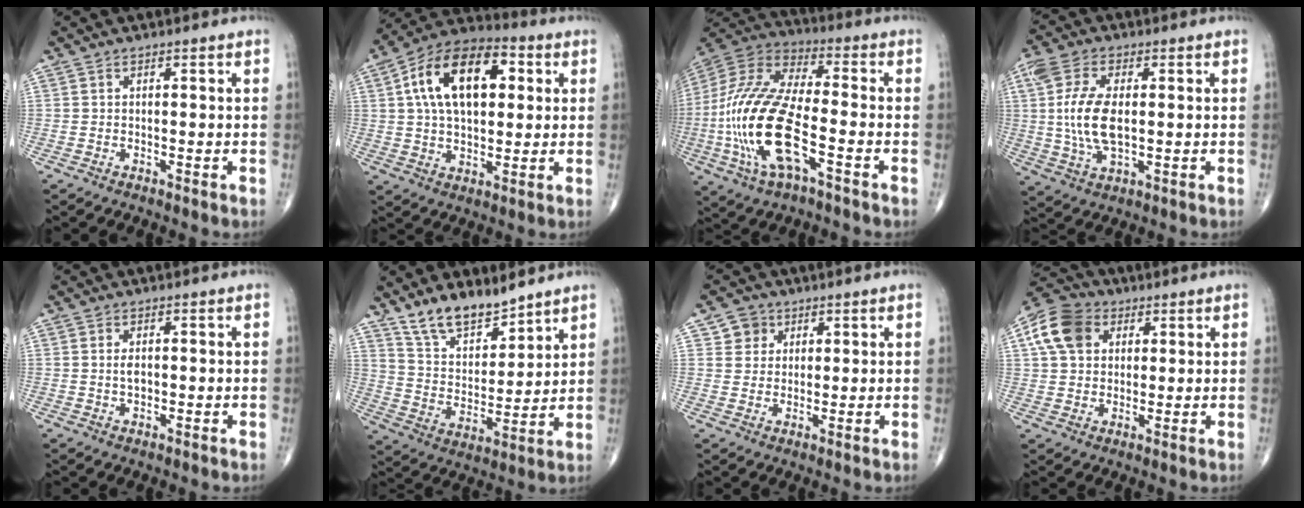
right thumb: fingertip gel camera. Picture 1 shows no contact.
{"total": 18.6, "force": [4.5, 10.5, 14.7], "torque": [-0.228, 0.015, 0.068]}
{"total": 21.8, "force": [-5.8, 8.4, 19.2], "torque": [-0.428, 0.020, -0.103]}
{"total": 11.3, "force": [0.7, 5.7, 9.7], "torque": [-0.216, -0.002, 0.017]}
{"total": 2.1, "force": [0.1, 1.1, 1.7], "torque": [-0.031, -0.002, 0.003]}
{"total": 11.7, "force": [9.5, 4.5, 5.0], "torque": [-0.062, -0.068, 0.185]}
{"total": 4.0, "force": [1.8, 3.5, 0.4], "torque": [0.017, -0.006, 0.027]}
{"total": 10.5, "force": [3.6, 7.9, 5.8], "torque": [-0.096, 0.005, 0.057]}